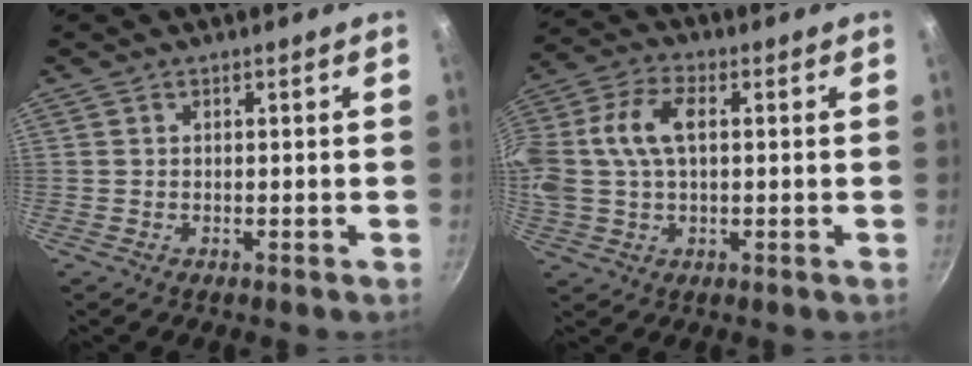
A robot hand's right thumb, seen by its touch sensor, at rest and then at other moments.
{"total": 14.4, "force": [2.0, 8.6, 11.3], "torque": [-0.237, 0.024, 0.024]}